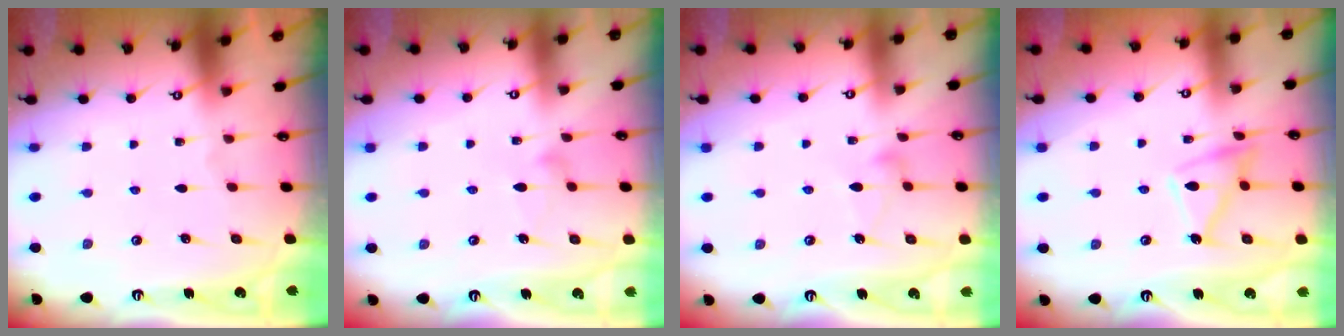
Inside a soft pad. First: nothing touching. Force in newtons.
{"total": 7.8, "press": 7.8, "slide": 0.3}
{"total": 6.8, "press": 6.8, "slide": 0.4}
{"total": 12.7, "press": 12.7, "slide": 0.9}